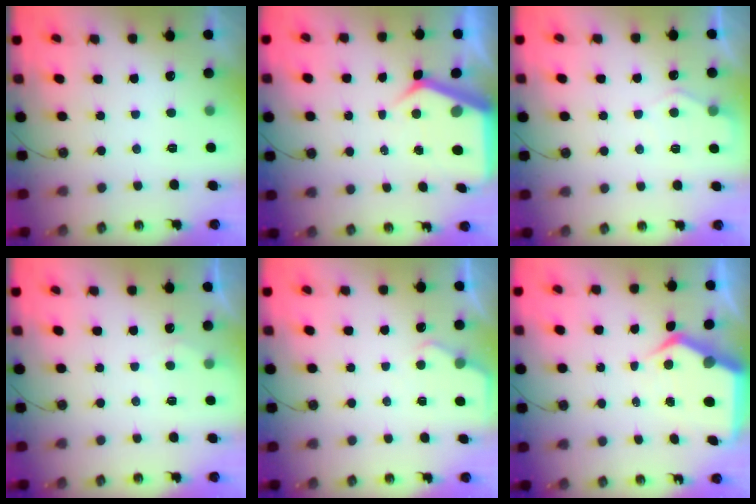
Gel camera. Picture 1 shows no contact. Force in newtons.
{"total": 6.5, "press": 6.5, "slide": 0.6}
{"total": 4.5, "press": 4.4, "slide": 0.6}
{"total": 3.1, "press": 3.1, "slide": 0.4}
{"total": 3.2, "press": 3.1, "slide": 0.5}
{"total": 7.9, "press": 7.8, "slide": 1.2}